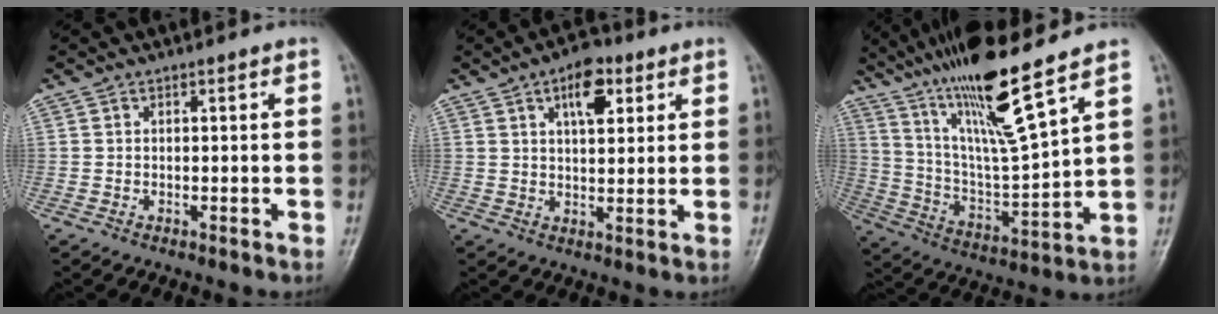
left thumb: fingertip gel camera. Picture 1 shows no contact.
{"total": 8.1, "force": [3.6, 4.0, 6.0], "torque": [-0.068, -0.011, 0.052]}
{"total": 18.4, "force": [12.9, 1.3, 13.1], "torque": [-0.220, -0.065, 0.238]}